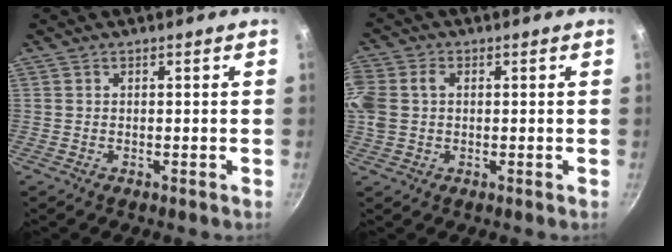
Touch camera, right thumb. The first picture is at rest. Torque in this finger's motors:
{"motor_torque": [0.79, 1.92, 1.02, 0.41, 0.14]}